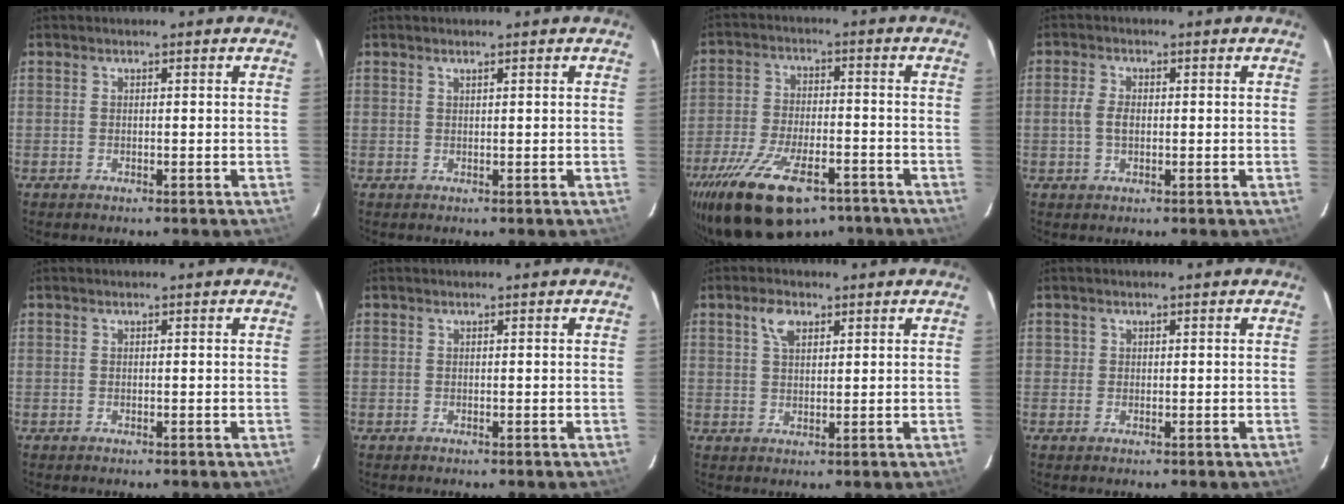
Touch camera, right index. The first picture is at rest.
{"total": 0.5, "force": [0.4, -0.1, 0.3], "torque": [-0.005, 0.002, 0.008]}
{"total": 19.9, "force": [-13.3, 8.6, 12.1], "torque": [-0.246, -0.036, -0.215]}
{"total": 3.3, "force": [-0.3, 2.0, 2.6], "torque": [-0.056, 0.007, -0.004]}
{"total": 0.0}
{"total": 0.0}
{"total": 3.9, "force": [2.0, 2.2, 2.5], "torque": [-0.046, 0.010, 0.036]}
{"total": 0.8, "force": [0.1, 0.8, 0.0], "torque": [0.004, 0.003, 0.000]}